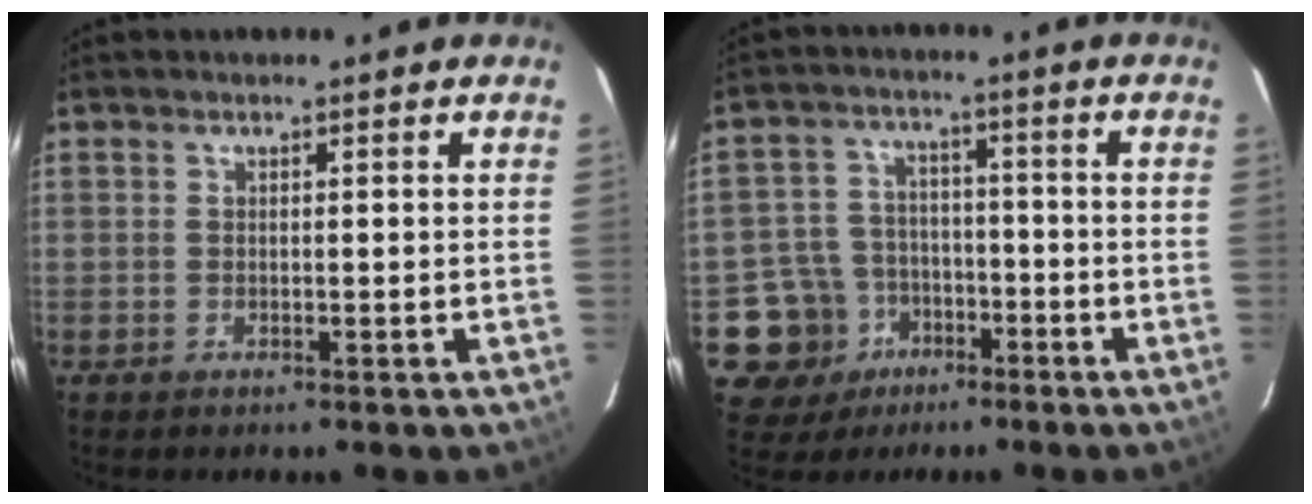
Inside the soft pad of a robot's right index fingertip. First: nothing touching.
{"total": 10.5, "force": [-5.0, 9.2, 1.2], "torque": [-0.057, 0.033, -0.071]}